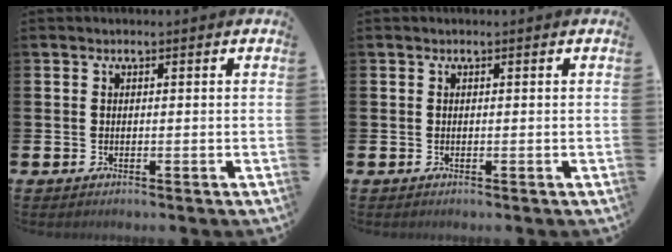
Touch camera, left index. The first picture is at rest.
{"total": 0.0}